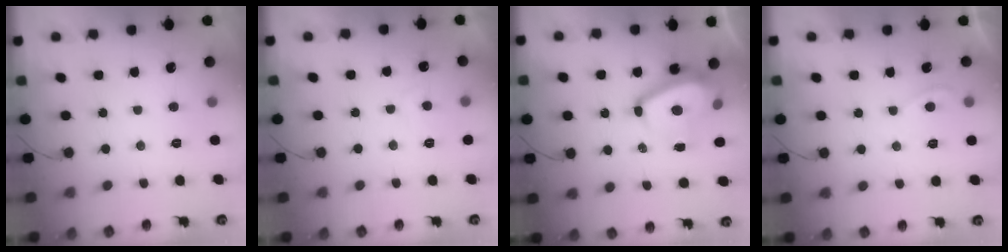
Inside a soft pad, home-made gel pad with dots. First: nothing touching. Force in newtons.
{"total": 2.3, "press": 2.2, "slide": 0.7}
{"total": 12.0, "press": 11.9, "slide": 1.6}
{"total": 1.2, "press": 1.0, "slide": 0.6}